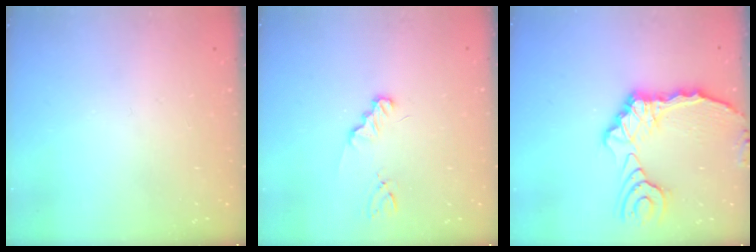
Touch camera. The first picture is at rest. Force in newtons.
{"total": 1.3, "press": 1.3, "slide": 0.2}
{"total": 12.5, "press": 12.4, "slide": 1.9}